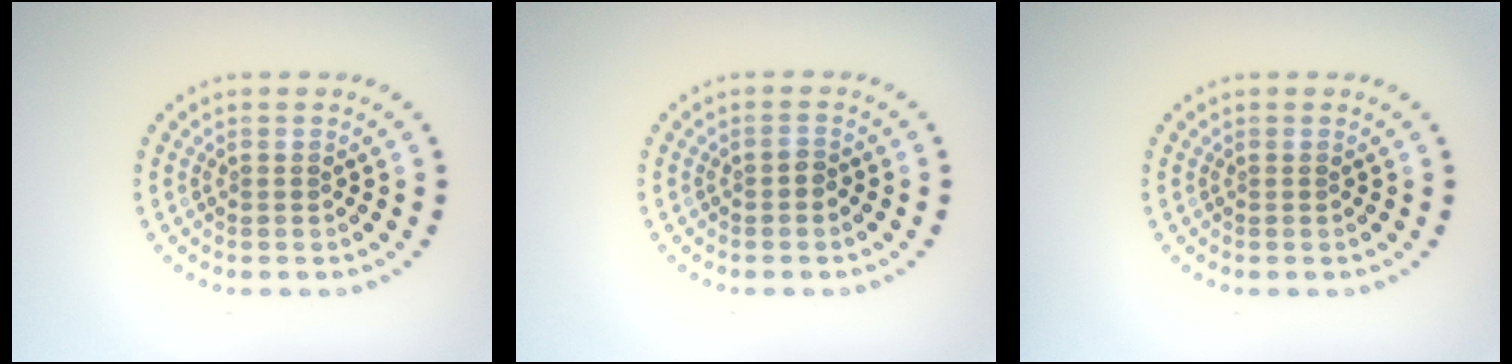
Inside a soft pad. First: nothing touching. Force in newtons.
{"total": 0.7, "press": 0.7, "slide": 0.3}
{"total": 0.0}